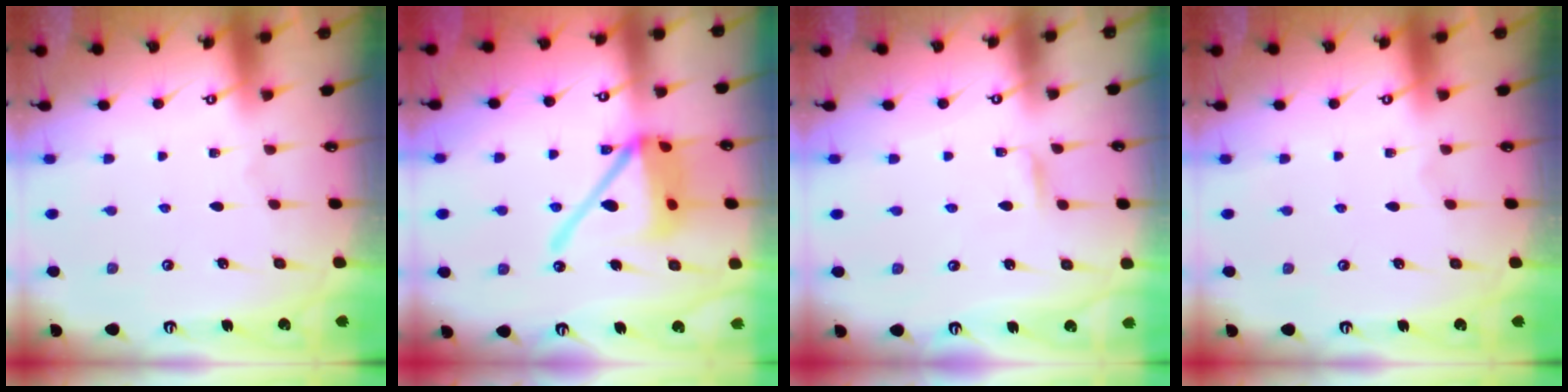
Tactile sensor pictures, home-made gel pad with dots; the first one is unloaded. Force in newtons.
{"total": 16.2, "press": 16.0, "slide": 2.3}
{"total": 1.3, "press": 1.3, "slide": 0.2}
{"total": 0.0}